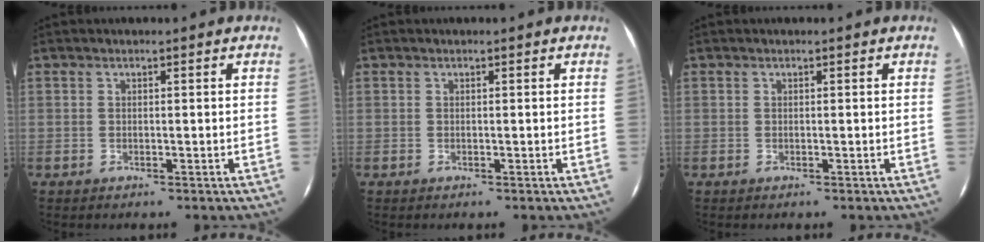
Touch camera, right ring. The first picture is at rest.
{"total": 0.0}
{"total": 0.0}